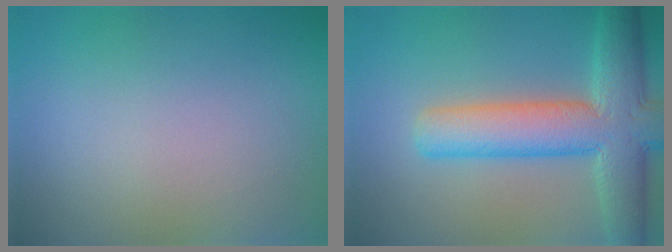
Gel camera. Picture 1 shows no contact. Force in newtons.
{"total": 8.9, "press": 8.9, "slide": 0.4}